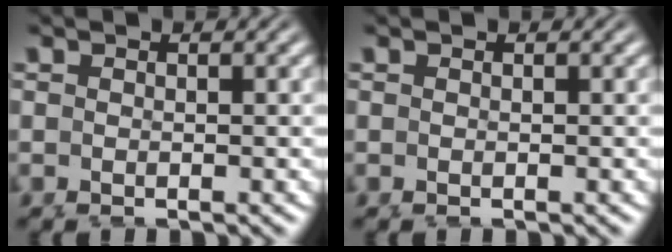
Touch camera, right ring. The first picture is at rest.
{"total": 0.0}